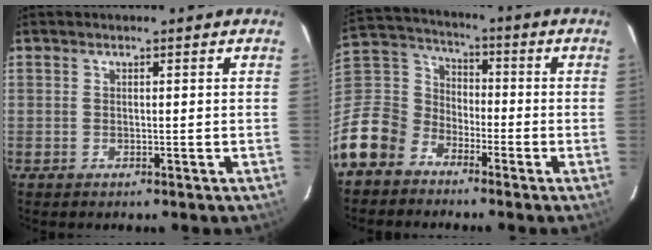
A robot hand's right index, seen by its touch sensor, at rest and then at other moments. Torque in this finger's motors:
{"motor_torque": [0.42, -0.64, 0.07, -0.21]}